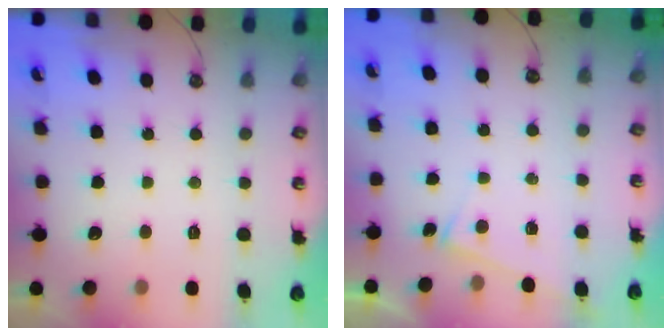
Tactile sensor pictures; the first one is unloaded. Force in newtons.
{"total": 3.8, "press": 3.8, "slide": 0.2}